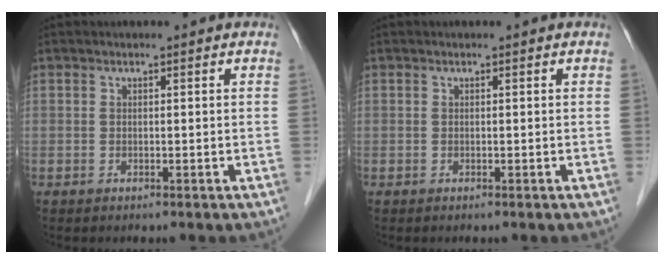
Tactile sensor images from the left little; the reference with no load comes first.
{"total": 0.0}